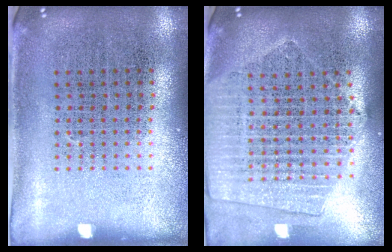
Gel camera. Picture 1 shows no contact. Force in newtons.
{"total": 2.0, "press": 1.9, "slide": 0.8}